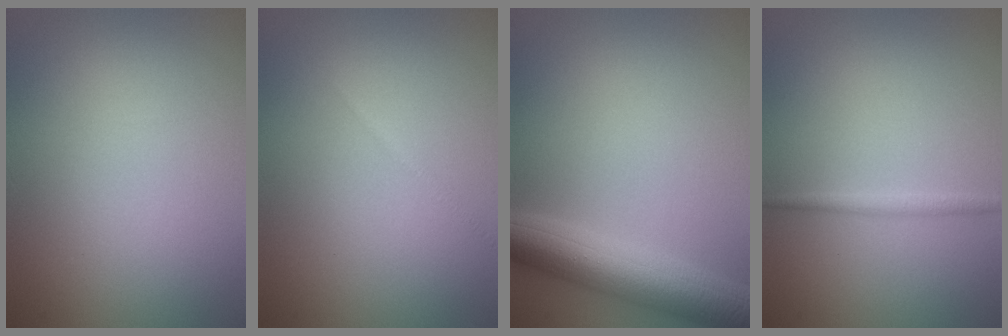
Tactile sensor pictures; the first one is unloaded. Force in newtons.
{"total": 0.6, "press": 0.6, "slide": 0.0}
{"total": 6.5, "press": 6.5, "slide": 0.1}
{"total": 1.1, "press": 1.1, "slide": 0.0}